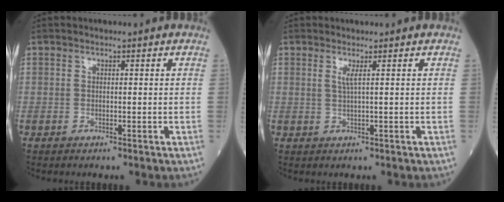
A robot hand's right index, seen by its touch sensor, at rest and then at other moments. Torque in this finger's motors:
{"motor_torque": [0.01, 0.09, 0.17, 0.04]}